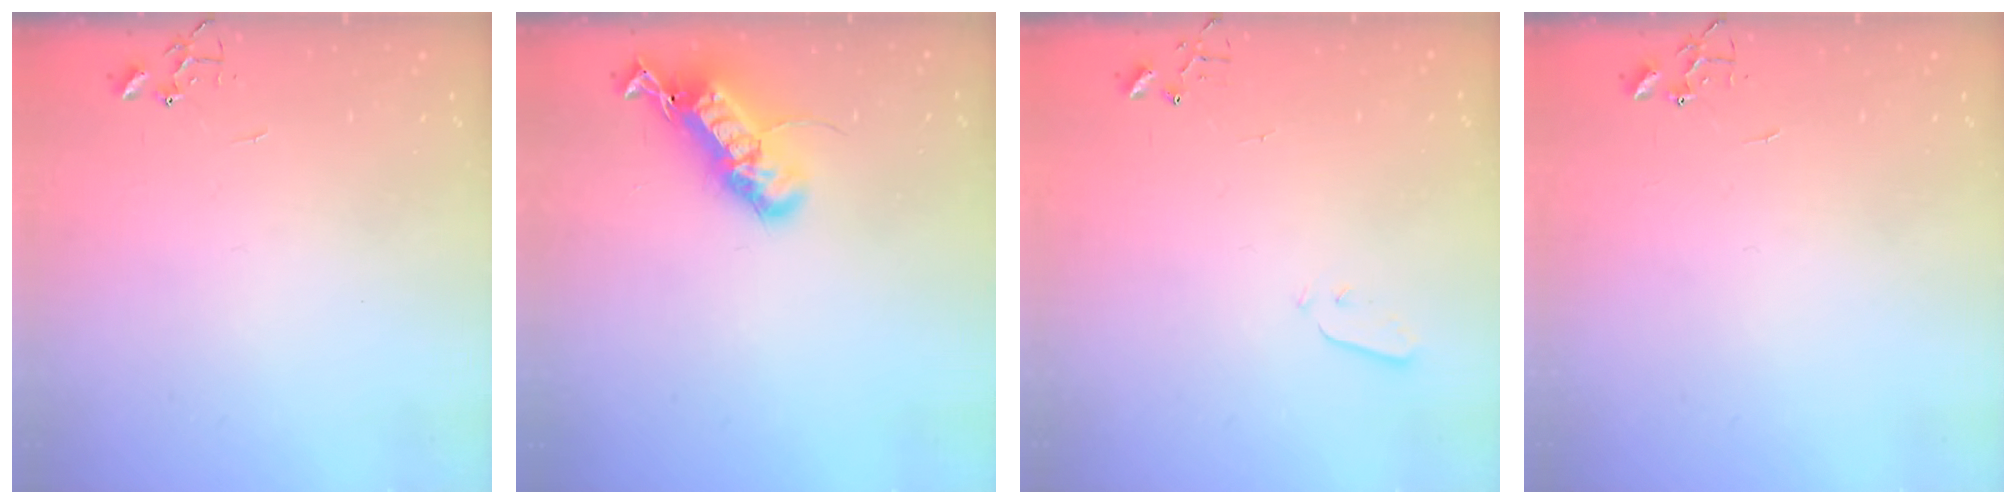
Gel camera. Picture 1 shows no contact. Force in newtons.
{"total": 19.9, "press": 19.9, "slide": 0.3}
{"total": 2.5, "press": 2.5, "slide": 0.4}
{"total": 0.0}